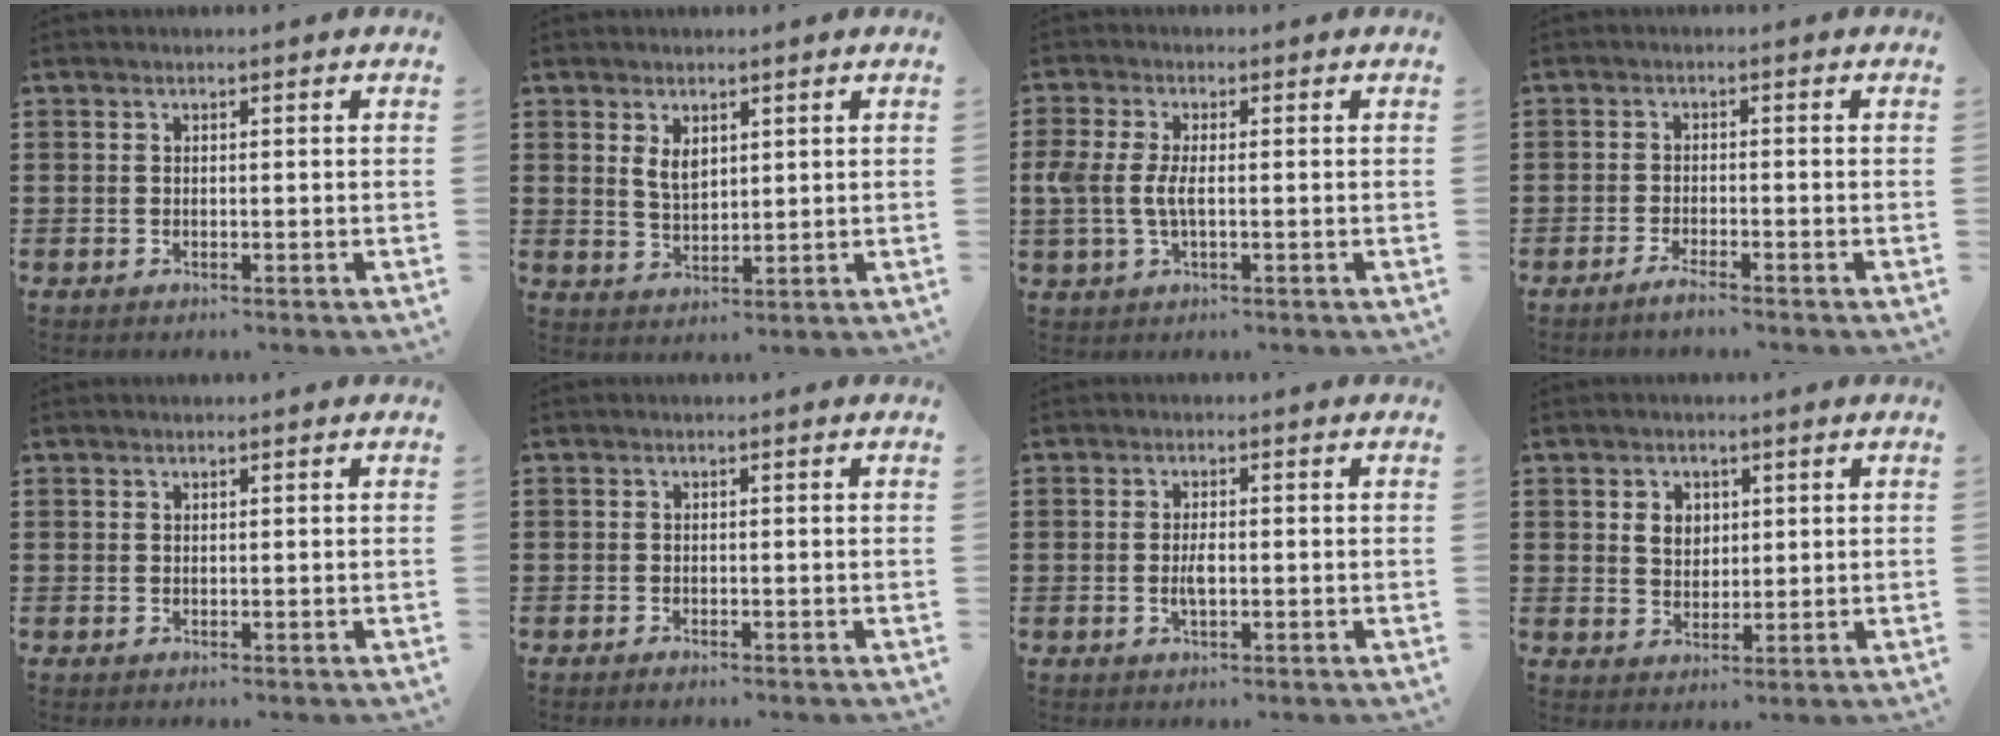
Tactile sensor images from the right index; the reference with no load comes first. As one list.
[{"total": 3.2, "force": [1.6, 1.9, 2.1], "torque": [-0.038, 0.002, 0.028]}, {"total": 4.2, "force": [-0.4, 1.8, 3.8], "torque": [-0.097, -0.006, -0.017]}, {"total": 1.9, "force": [-1.7, 0.0, 0.8], "torque": [-0.014, 0.000, -0.031]}, {"total": 0.0}, {"total": 0.8, "force": [-0.8, 0.0, 0.1], "torque": [-0.004, -0.004, -0.015]}, {"total": 2.6, "force": [-0.4, 0.9, 2.4], "torque": [-0.053, -0.002, -0.009]}, {"total": 3.3, "force": [1.1, 2.6, 1.6], "torque": [-0.041, 0.012, 0.018]}]